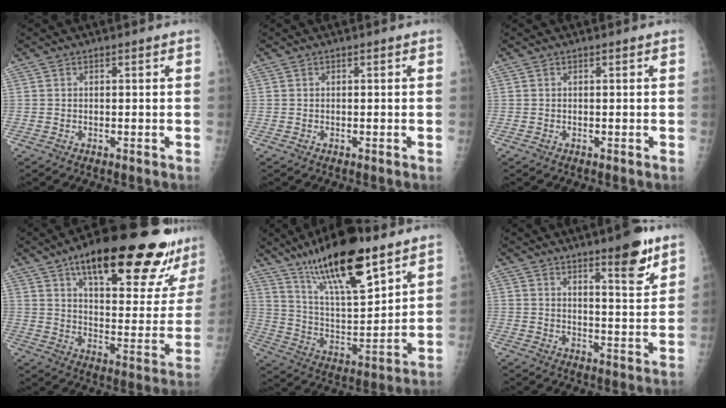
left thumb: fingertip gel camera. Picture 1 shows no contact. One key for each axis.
{"total": 0.0}
{"total": 0.0}
{"total": 28.3, "fx": 18.6, "fy": 8.2, "fz": 19.6, "tx": -0.239, "ty": -0.056, "tz": 0.263}
{"total": 20.5, "fx": 13.4, "fy": 5.7, "fz": 14.4, "tx": -0.225, "ty": -0.060, "tz": 0.242}
{"total": 9.1, "fx": 5.9, "fy": 1.8, "fz": 6.7, "tx": -0.078, "ty": -0.041, "tz": 0.084}